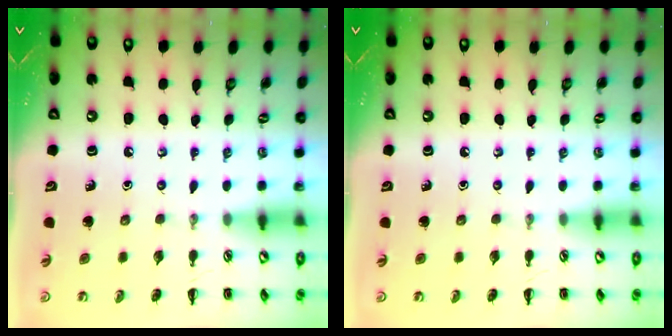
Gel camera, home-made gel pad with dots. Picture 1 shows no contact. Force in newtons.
{"total": 0.0}